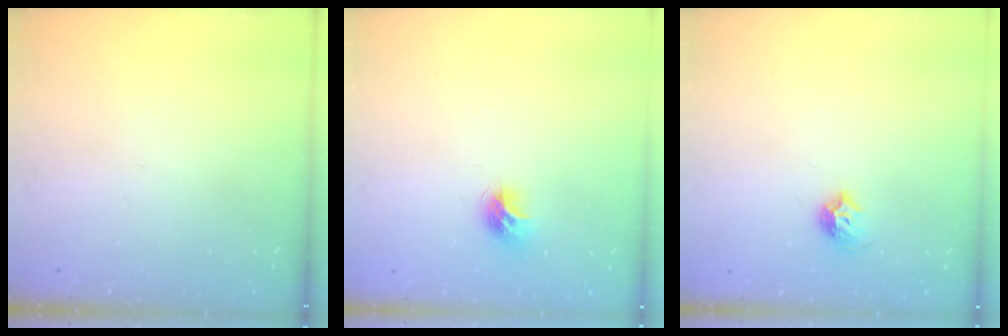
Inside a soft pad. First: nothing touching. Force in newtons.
{"total": 7.8, "press": 7.8, "slide": 0.4}
{"total": 7.0, "press": 6.9, "slide": 0.8}